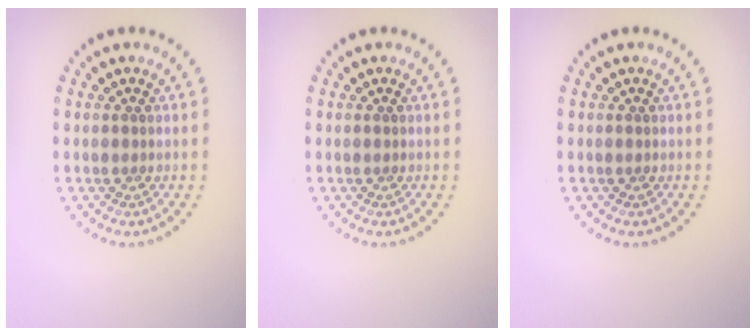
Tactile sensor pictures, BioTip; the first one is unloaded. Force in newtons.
{"total": 0.0}
{"total": 0.0}